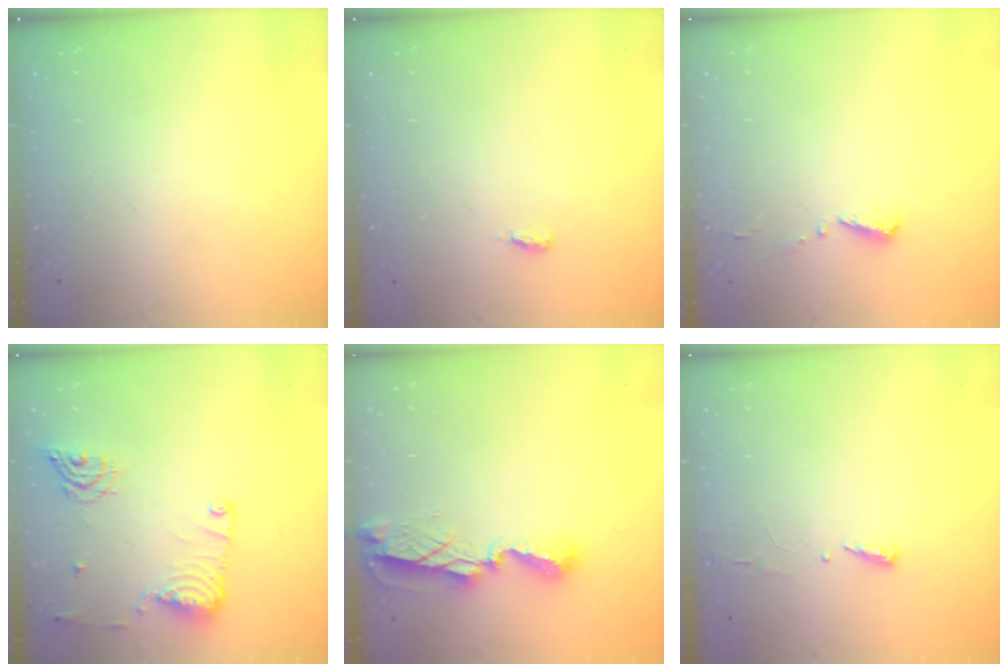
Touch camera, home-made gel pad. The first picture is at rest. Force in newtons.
{"total": 2.6, "press": 2.4, "slide": 1.0}
{"total": 4.7, "press": 4.7, "slide": 0.4}
{"total": 13.4, "press": 13.4, "slide": 0.6}
{"total": 8.3, "press": 8.3, "slide": 0.7}
{"total": 2.9, "press": 2.9, "slide": 0.4}